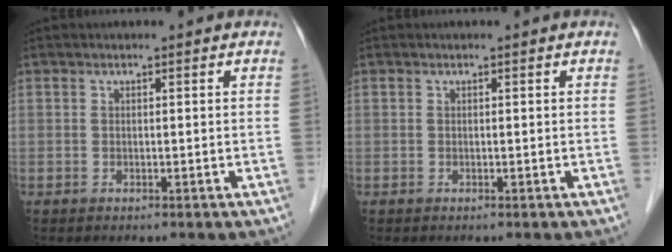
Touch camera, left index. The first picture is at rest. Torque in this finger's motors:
{"motor_torque": [0.01, 0.00, -0.02, 0.00]}